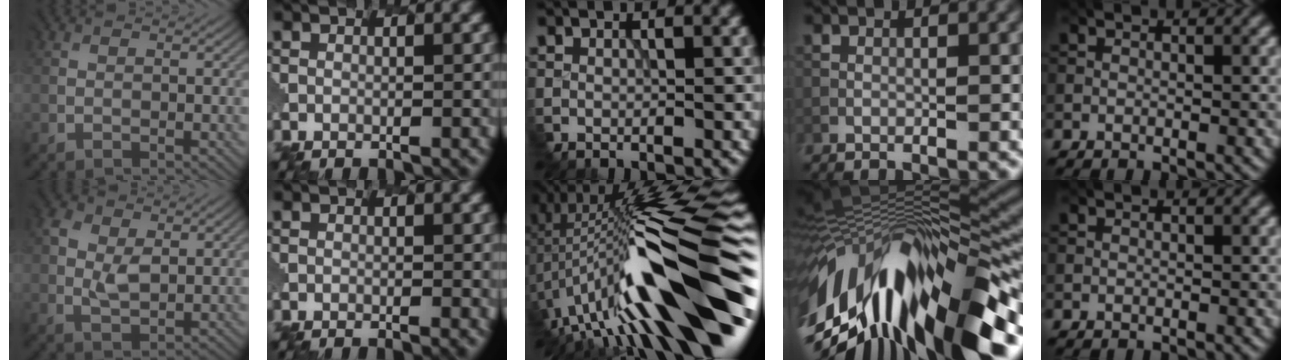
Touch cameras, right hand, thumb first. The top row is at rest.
{"thumb": {"total": 3.6, "force": [1.0, 2.8, 2.1], "torque": [-0.055, 0.000, 0.021]}, "index": {"total": 0.6, "force": [-0.3, 0.1, 0.5], "torque": [-0.010, -0.004, -0.005]}, "middle": {"total": 16.6, "force": [-3.6, 3.3, 15.8], "torque": [-0.235, 0.037, -0.065]}, "ring": {"total": 16.5, "force": [-5.0, 6.0, 14.6], "torque": [-0.257, 0.005, -0.080]}}